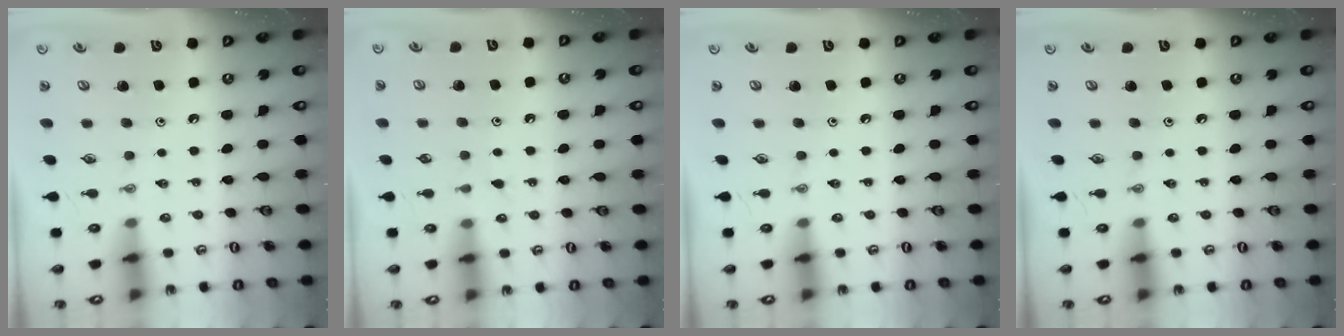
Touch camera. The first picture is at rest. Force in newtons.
{"total": 4.3, "press": 4.2, "slide": 0.5}
{"total": 0.0}
{"total": 0.0}